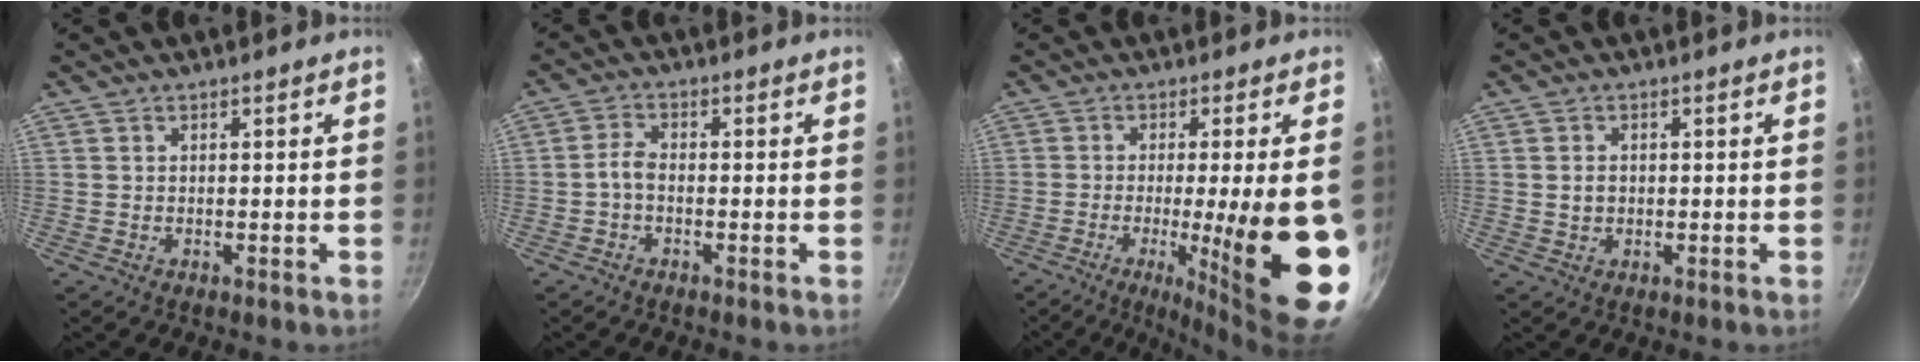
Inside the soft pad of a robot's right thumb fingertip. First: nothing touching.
{"total": 2.6, "force": [-1.1, 1.2, 2.0], "torque": [-0.046, 0.016, -0.029]}
{"total": 20.0, "force": [-4.6, 3.7, 19.1], "torque": [-0.251, -0.008, -0.054]}
{"total": 1.9, "force": [0.0, 1.5, 1.2], "torque": [-0.015, 0.003, 0.002]}